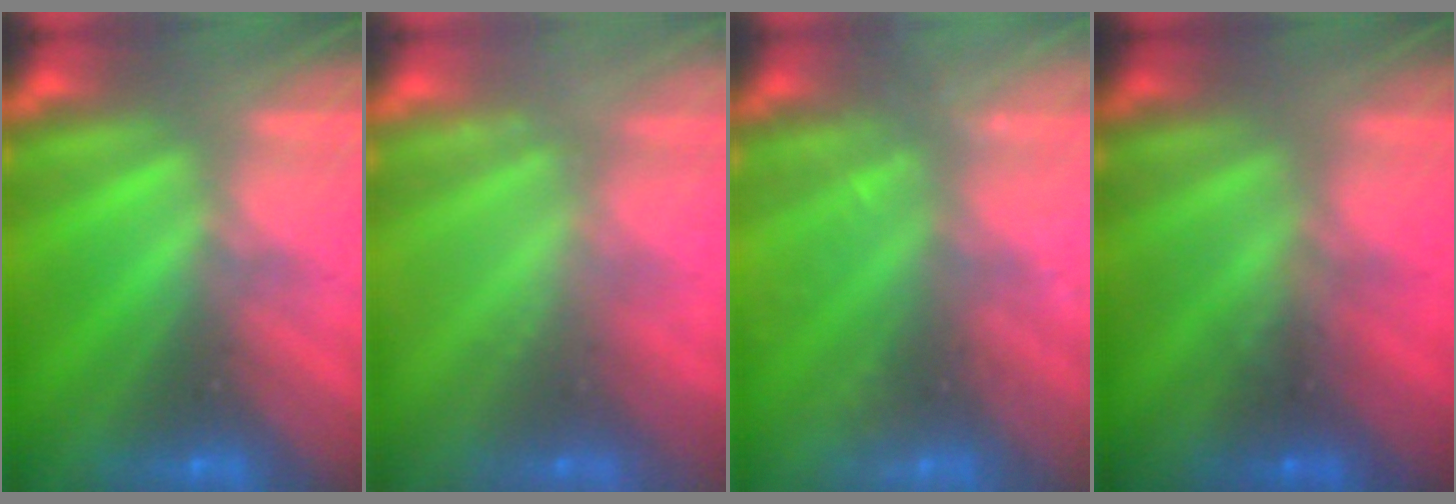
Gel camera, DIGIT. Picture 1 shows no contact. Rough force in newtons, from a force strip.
{"total": 2.2}
{"total": 2.7}
{"total": 1.3}